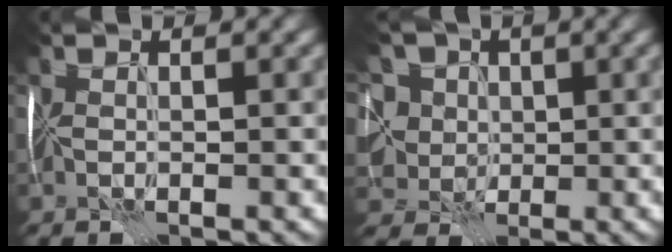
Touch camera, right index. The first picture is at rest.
{"total": 7.8, "force": [2.2, 6.3, 3.9], "torque": [-0.074, 0.014, 0.009]}